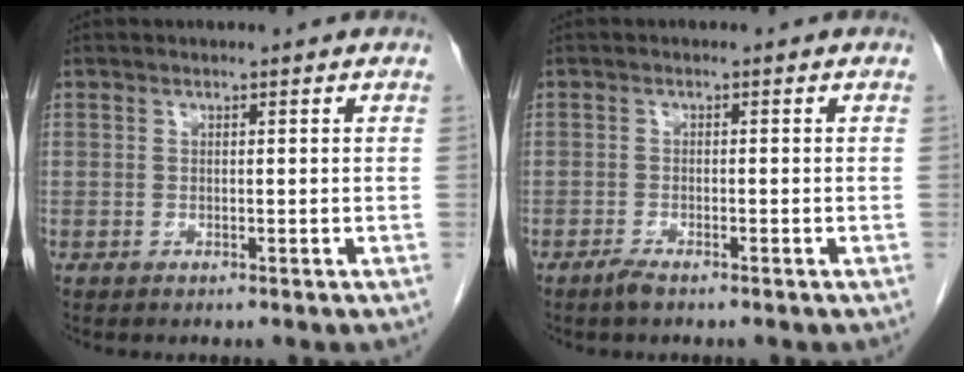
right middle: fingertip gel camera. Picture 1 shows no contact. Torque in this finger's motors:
{"motor_torque": [-0.03, -0.12, 0.01, 0.01]}